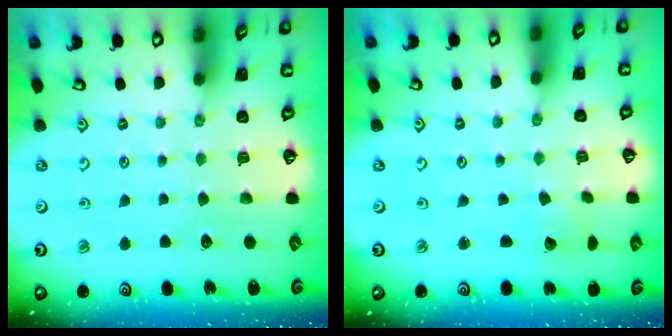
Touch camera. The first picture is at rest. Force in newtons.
{"total": 1.7, "press": 1.7, "slide": 0.1}